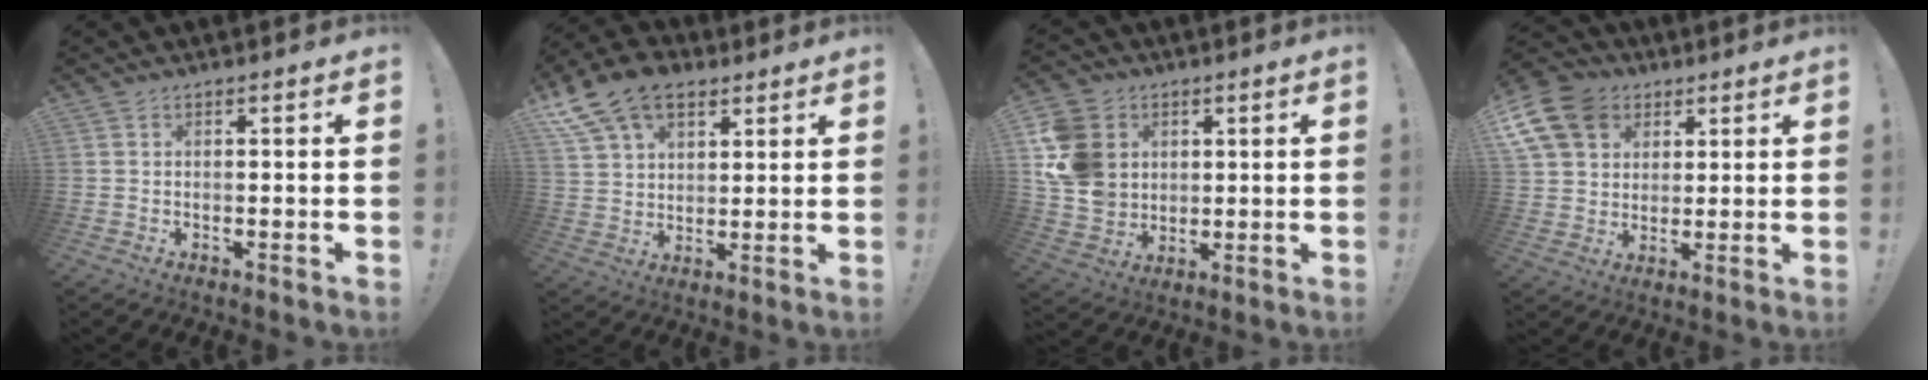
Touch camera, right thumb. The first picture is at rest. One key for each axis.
{"total": 14.9, "fx": 8.9, "fy": 9.4, "fz": 7.4, "tx": -0.131, "ty": -0.041, "tz": 0.172}
{"total": 15.4, "fx": 3.5, "fy": 13.3, "fz": 7.1, "tx": -0.130, "ty": -0.007, "tz": 0.078}
{"total": 14.7, "fx": 6.0, "fy": 11.5, "fz": 6.8, "tx": -0.123, "ty": -0.029, "tz": 0.120}